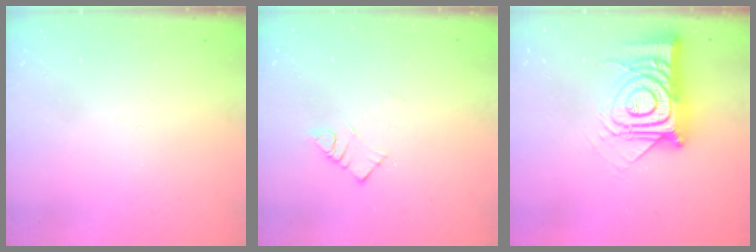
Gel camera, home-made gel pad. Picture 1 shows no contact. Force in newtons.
{"total": 3.8, "press": 3.8, "slide": 0.1}
{"total": 17.9, "press": 17.9, "slide": 1.3}